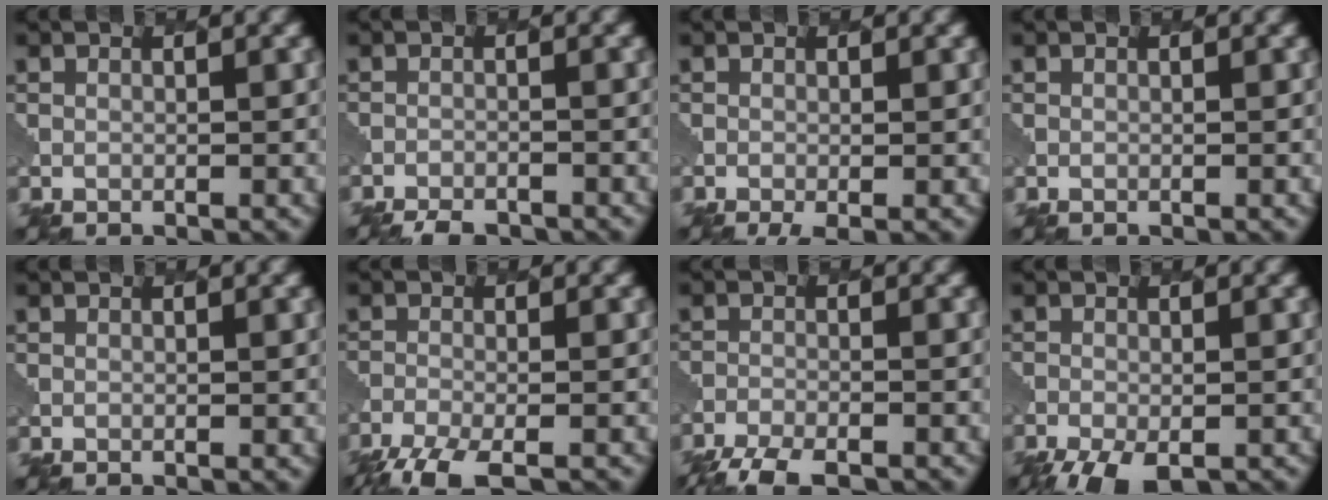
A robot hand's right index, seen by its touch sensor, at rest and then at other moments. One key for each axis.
{"total": 4.4, "fx": -4.2, "fy": 1.0, "fz": 0.8, "tx": -0.015, "ty": -0.010, "tz": -0.063}
{"total": 1.8, "fx": -0.9, "fy": 0.3, "fz": 1.5, "tx": -0.024, "ty": 0.000, "tz": -0.015}
{"total": 0.0}
{"total": 0.0}
{"total": 6.7, "fx": -5.6, "fy": 1.4, "fz": 3.4, "tx": -0.063, "ty": -0.022, "tz": -0.097}
{"total": 6.7, "fx": -6.2, "fy": 1.4, "fz": 2.2, "tx": -0.045, "ty": -0.020, "tz": -0.101}
{"total": 6.0, "fx": -4.5, "fy": 1.9, "fz": 3.4, "tx": -0.057, "ty": -0.019, "tz": -0.074}